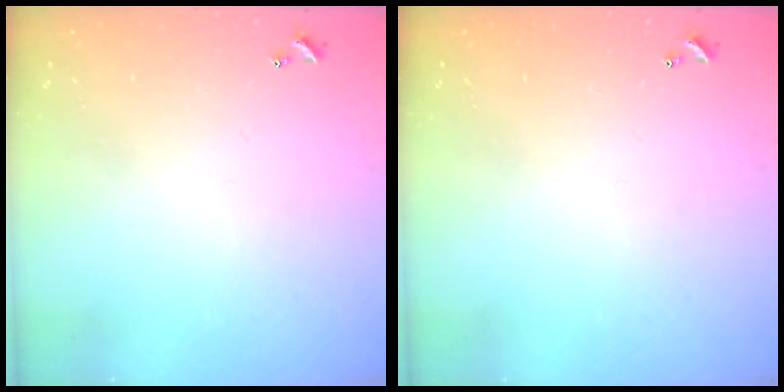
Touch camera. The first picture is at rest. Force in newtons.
{"total": 0.0}